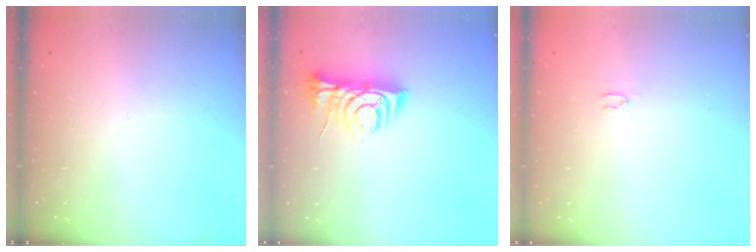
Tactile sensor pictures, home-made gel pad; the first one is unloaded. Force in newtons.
{"total": 8.0, "press": 8.0, "slide": 0.9}
{"total": 2.0, "press": 2.0, "slide": 0.3}